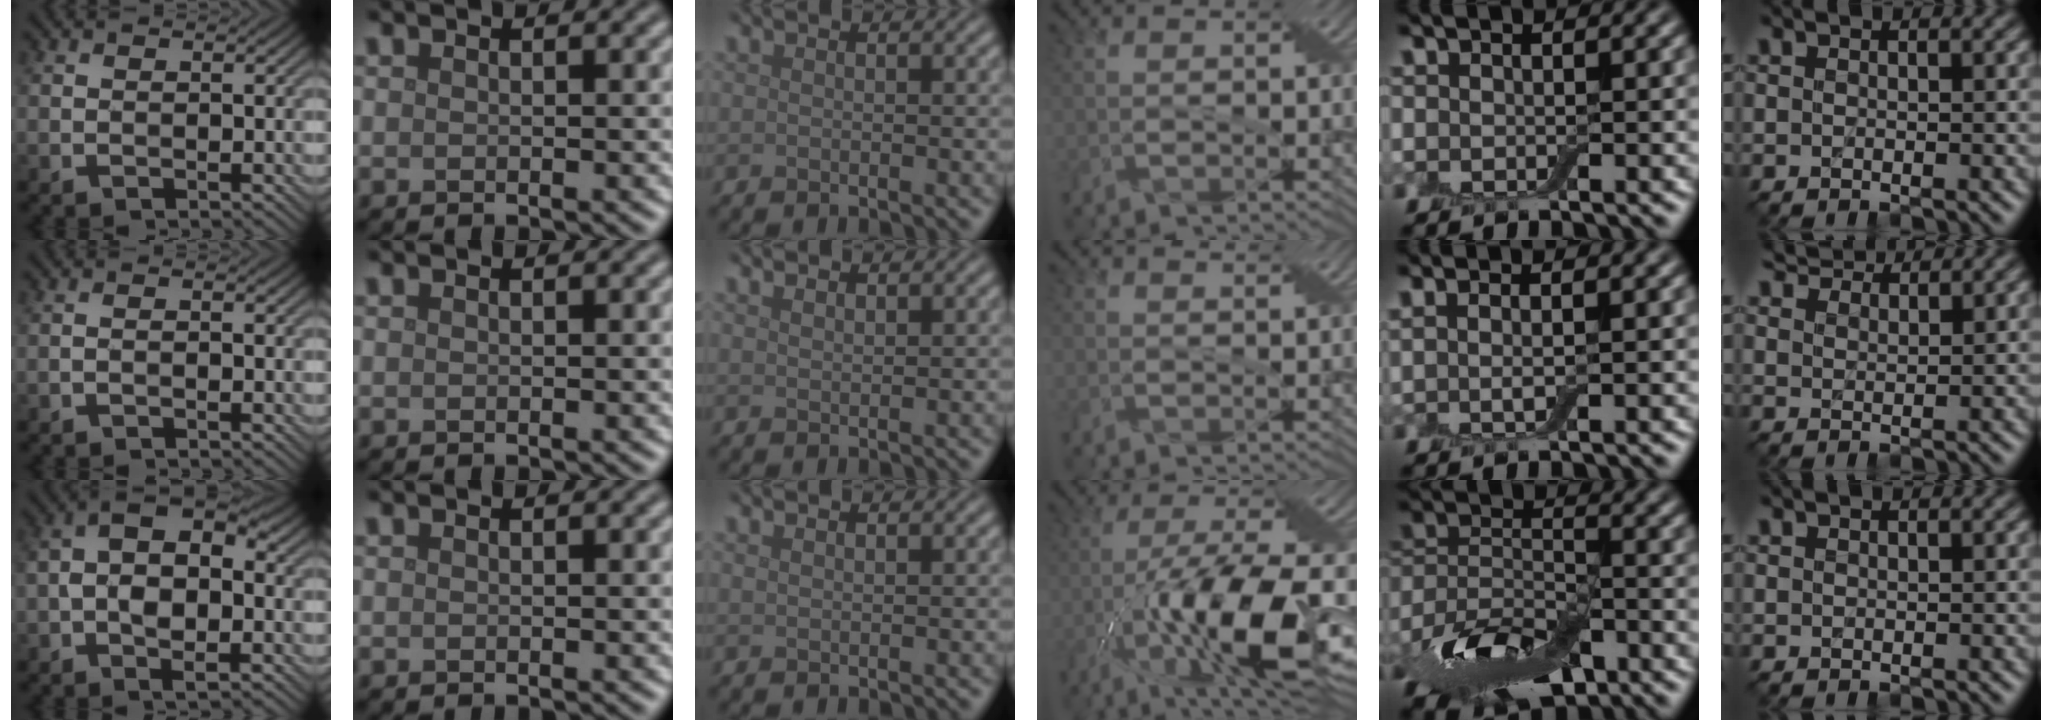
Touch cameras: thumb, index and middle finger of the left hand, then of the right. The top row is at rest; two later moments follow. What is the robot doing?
{"motion": "cut", "object": "aluminum foil"}